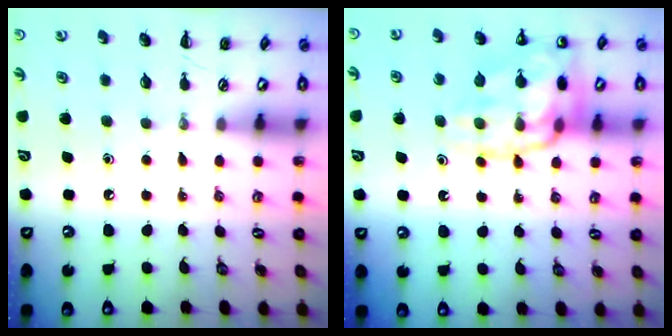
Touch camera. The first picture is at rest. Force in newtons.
{"total": 16.8, "press": 16.7, "slide": 1.9}